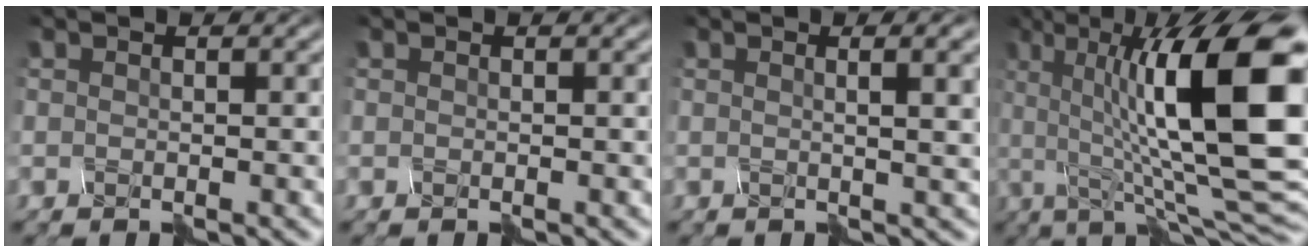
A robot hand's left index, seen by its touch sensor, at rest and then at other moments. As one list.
[{"total": 0.0}, {"total": 6.1, "force": [1.8, 2.2, 5.4], "torque": [-0.036, 0.036, 0.017]}, {"total": 14.9, "force": [2.3, 3.8, 14.3], "torque": [-0.228, 0.002, 0.063]}]